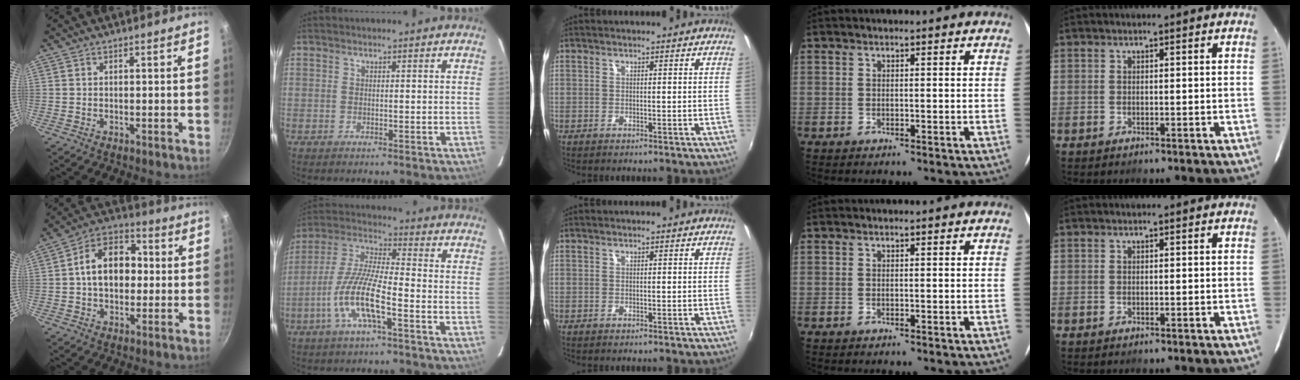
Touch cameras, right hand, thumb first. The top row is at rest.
{"thumb": {"total": 13.2, "force": [0.6, 9.4, 9.3], "torque": [-0.107, 0.030, -0.006]}, "index": {"total": 12.0, "force": [-5.1, 2.0, 10.7], "torque": [-0.225, -0.005, -0.101]}}